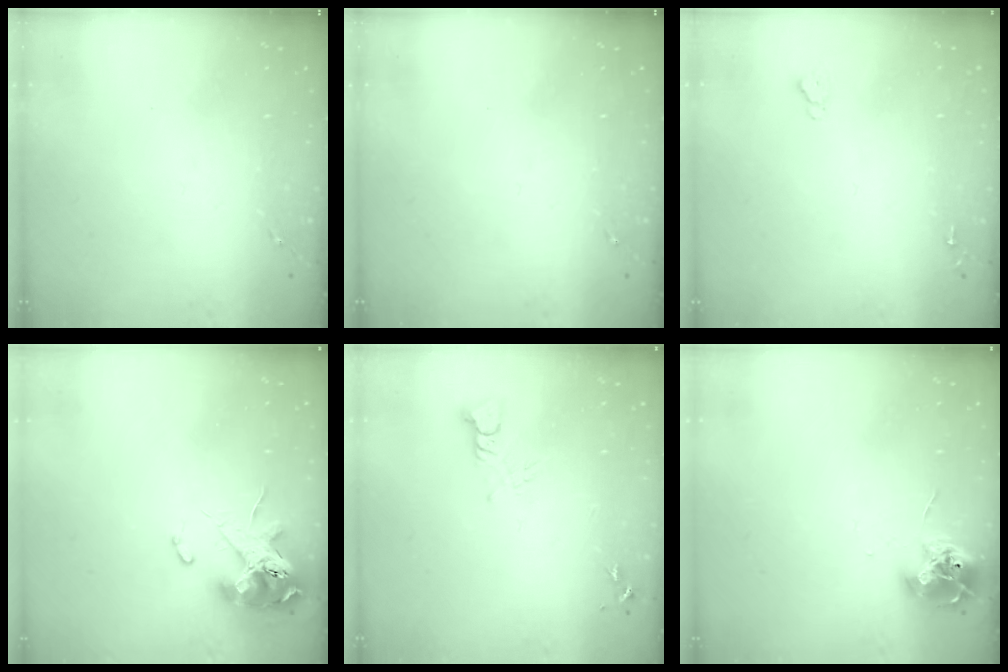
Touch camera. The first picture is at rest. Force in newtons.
{"total": 0.0}
{"total": 2.6, "press": 2.5, "slide": 0.3}
{"total": 11.9, "press": 11.8, "slide": 1.5}
{"total": 3.5, "press": 3.5, "slide": 0.2}
{"total": 9.3, "press": 9.3, "slide": 1.0}